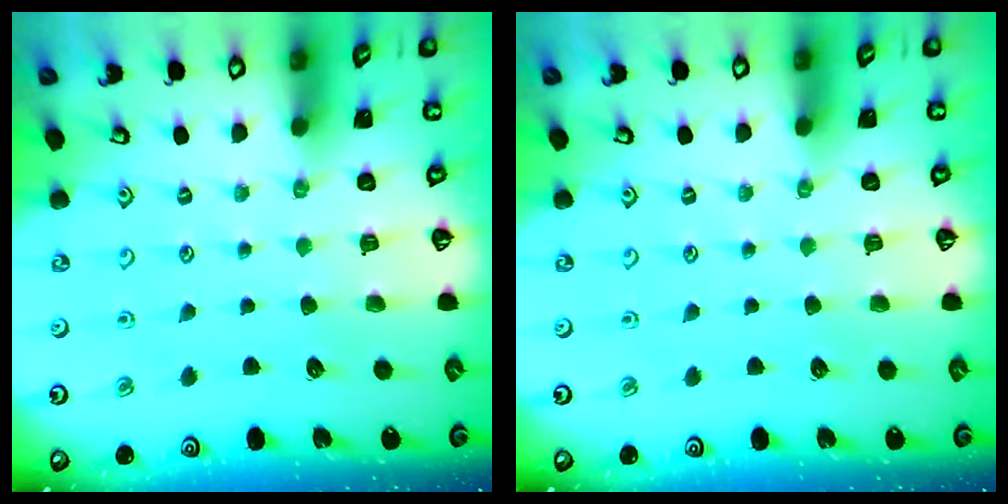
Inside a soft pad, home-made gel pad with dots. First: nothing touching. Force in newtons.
{"total": 0.0}